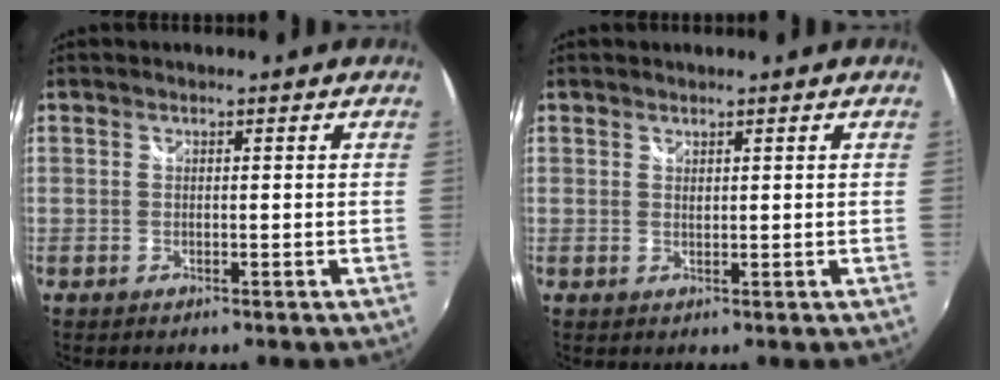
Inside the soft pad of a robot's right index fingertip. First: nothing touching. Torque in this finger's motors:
{"motor_torque": [0.23, 0.19, 0.03, 0.01]}